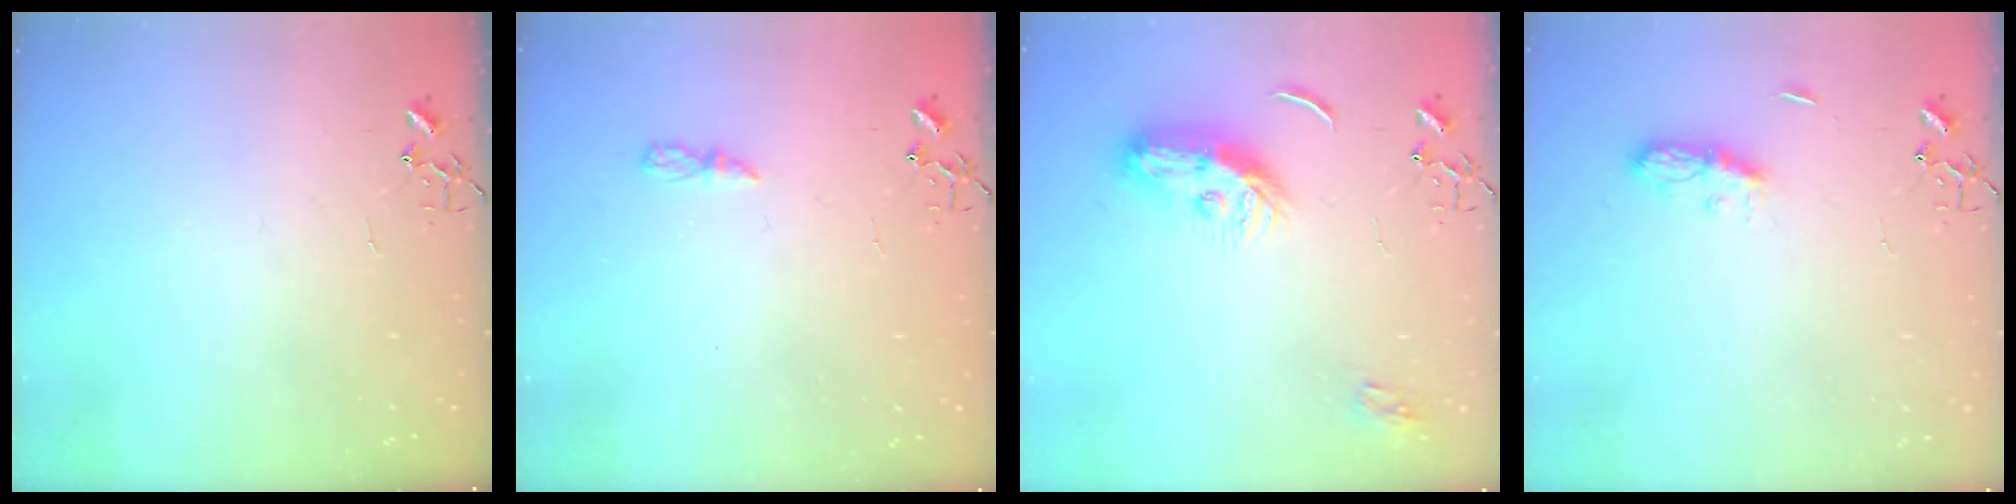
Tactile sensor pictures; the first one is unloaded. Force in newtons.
{"total": 4.6, "press": 4.5, "slide": 0.6}
{"total": 10.6, "press": 10.6, "slide": 0.0}
{"total": 6.3, "press": 6.3, "slide": 0.6}